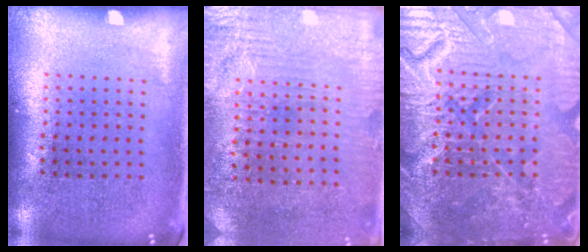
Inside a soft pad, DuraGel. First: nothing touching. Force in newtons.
{"total": 3.3, "press": 3.1, "slide": 1.2}
{"total": 7.9, "press": 7.8, "slide": 1.0}